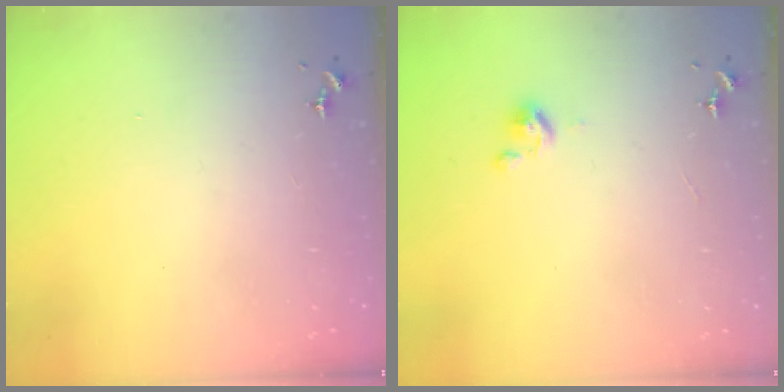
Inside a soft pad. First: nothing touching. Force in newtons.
{"total": 4.0, "press": 4.0, "slide": 0.2}